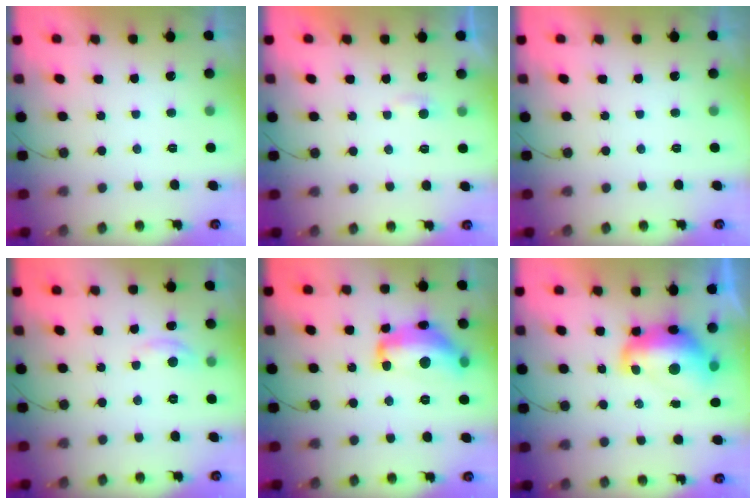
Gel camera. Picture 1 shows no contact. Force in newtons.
{"total": 2.4, "press": 2.4, "slide": 0.2}
{"total": 0.0}
{"total": 3.3, "press": 3.2, "slide": 0.3}
{"total": 16.0, "press": 16.0, "slide": 1.1}
{"total": 12.7, "press": 12.6, "slide": 1.0}